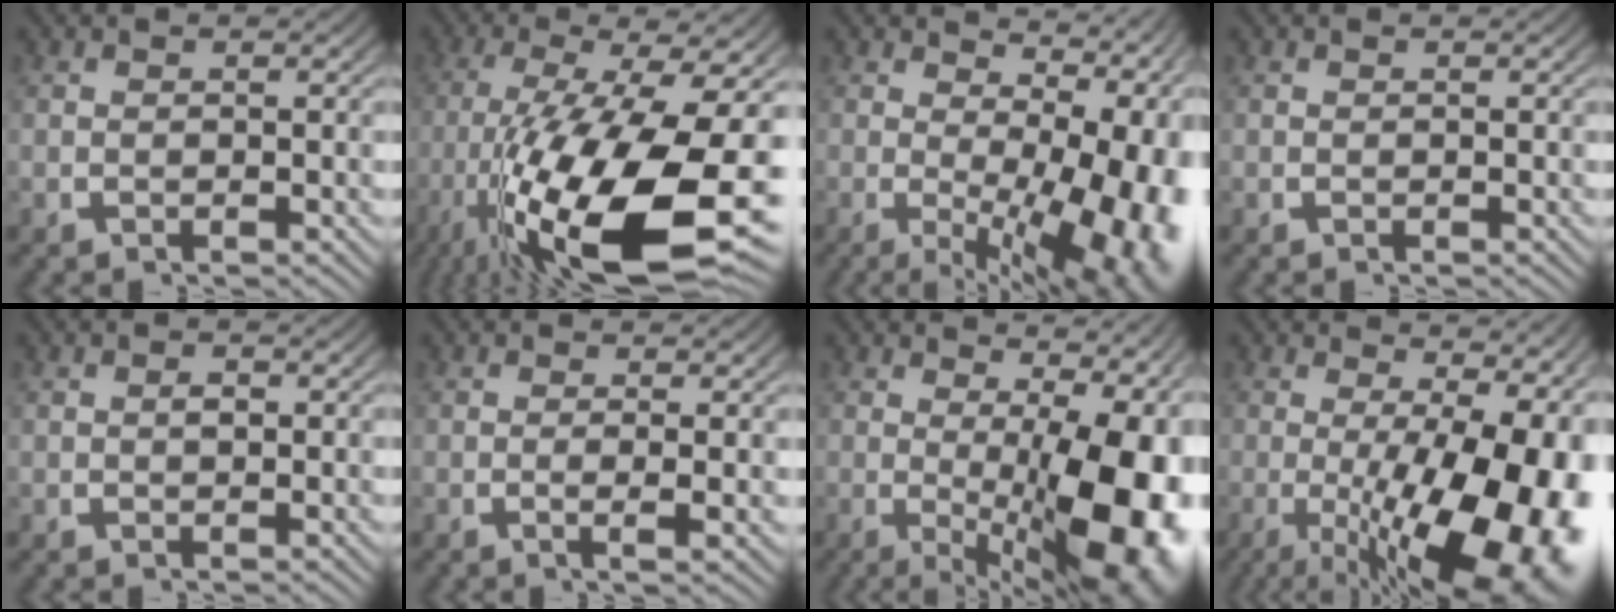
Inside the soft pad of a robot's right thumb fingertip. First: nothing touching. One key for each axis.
{"total": 19.8, "fx": -6.0, "fy": 9.5, "fz": 16.3, "tx": -0.323, "ty": -0.073, "tz": -0.041}
{"total": 13.0, "fx": -1.6, "fy": 6.9, "fz": 10.8, "tx": -0.164, "ty": -0.037, "tz": -0.005}
{"total": 0.0}
{"total": 0.8, "fx": -0.4, "fy": 0.4, "fz": 0.5, "tx": -0.016, "ty": -0.003, "tz": -0.005}
{"total": 1.8, "fx": -0.2, "fy": 0.0, "fz": 1.8, "tx": -0.034, "ty": -0.004, "tz": -0.010}
{"total": 14.8, "fx": -2.1, "fy": 7.5, "fz": 12.6, "tx": -0.173, "ty": -0.051, "tz": -0.003}
{"total": 18.6, "fx": -3.8, "fy": 10.2, "fz": 15.1, "tx": -0.228, "ty": -0.060, "tz": -0.028}